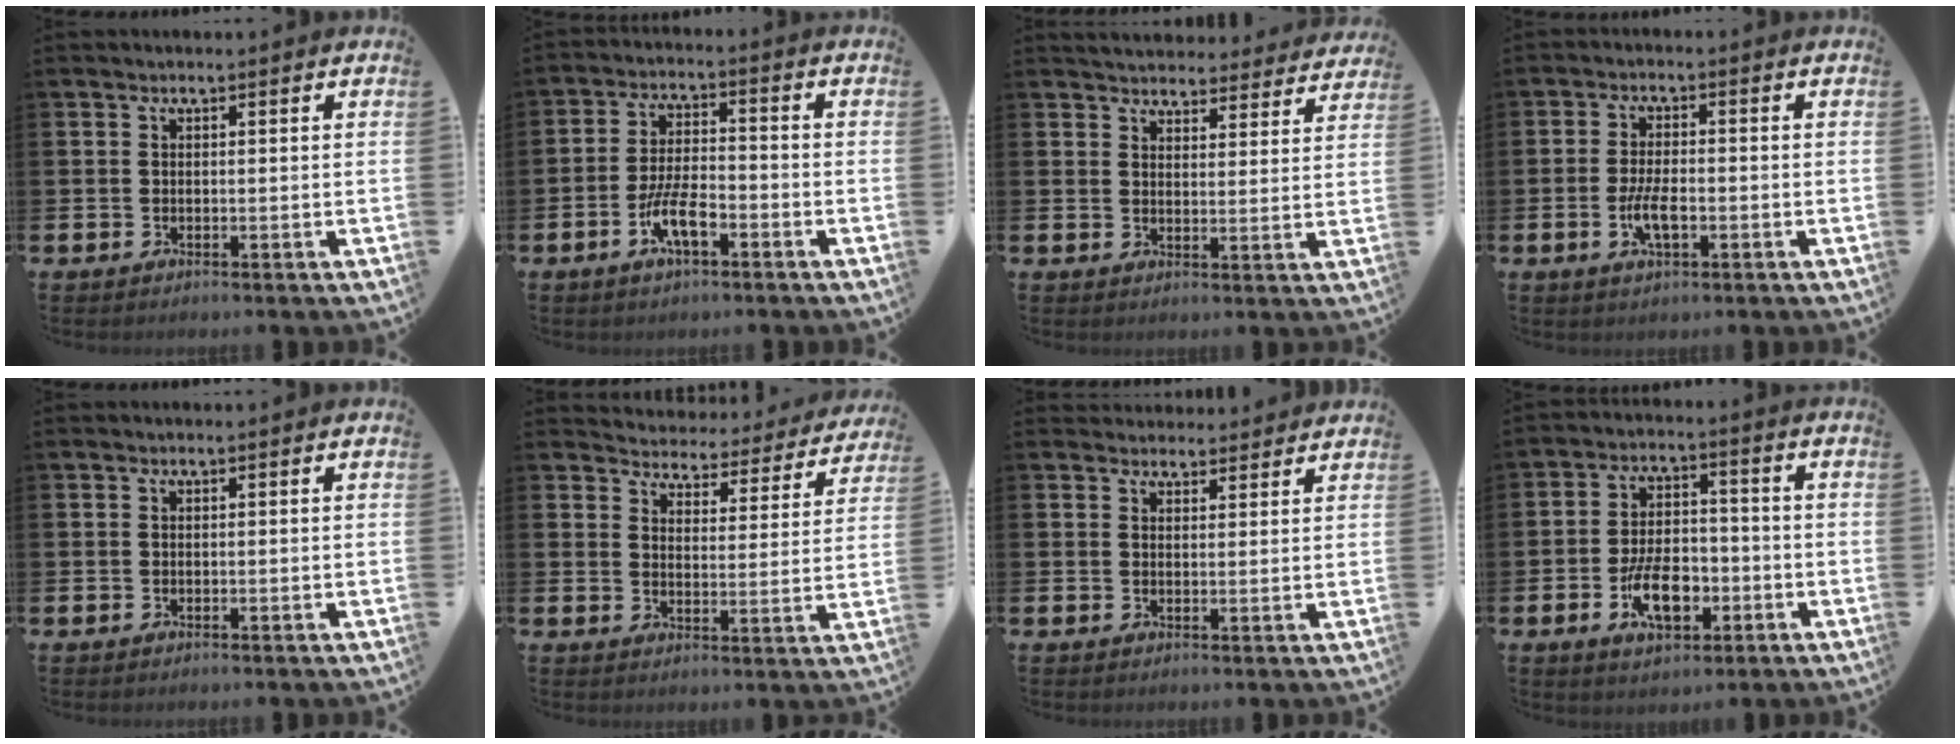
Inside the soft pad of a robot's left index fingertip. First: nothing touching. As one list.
[{"total": 5.9, "force": [-2.5, 2.1, 4.9], "torque": [-0.101, 0.003, -0.050]}, {"total": 4.6, "force": [4.5, 0.8, 0.0], "torque": [-0.005, -0.034, 0.079]}, {"total": 4.4, "force": [-1.1, 1.7, 3.9], "torque": [-0.068, 0.000, -0.021]}, {"total": 0.0}, {"total": 4.2, "force": [4.1, 1.0, 0.0], "torque": [-0.018, -0.041, 0.064]}, {"total": 2.8, "force": [2.7, 0.8, -0.3], "torque": [0.010, -0.014, 0.048]}, {"total": 7.4, "force": [-2.5, 4.1, 5.6], "torque": [-0.092, 0.006, -0.049]}]